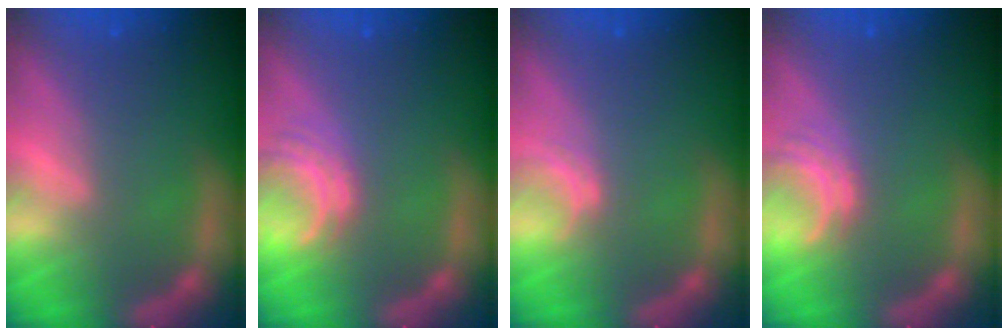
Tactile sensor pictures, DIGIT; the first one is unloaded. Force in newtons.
{"total": 3.0}
{"total": 1.0}
{"total": 2.5}